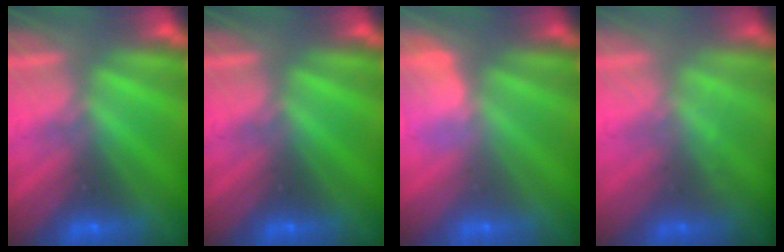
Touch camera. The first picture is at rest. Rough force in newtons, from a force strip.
{"total": 0.0}
{"total": 2.9}
{"total": 1.4}